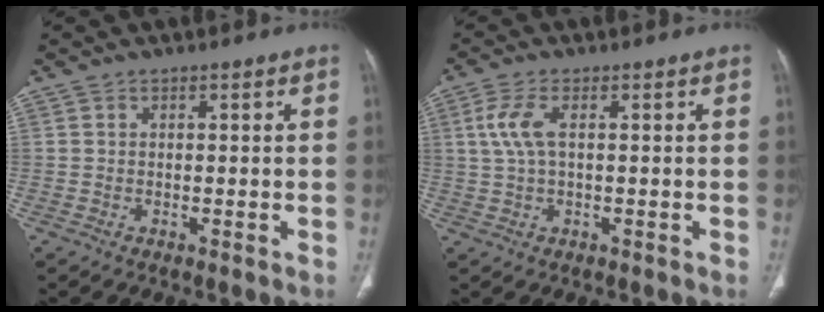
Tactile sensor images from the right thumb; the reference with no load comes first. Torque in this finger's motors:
{"motor_torque": [-0.35, 0.49, 0.48, 0.24, 0.18]}